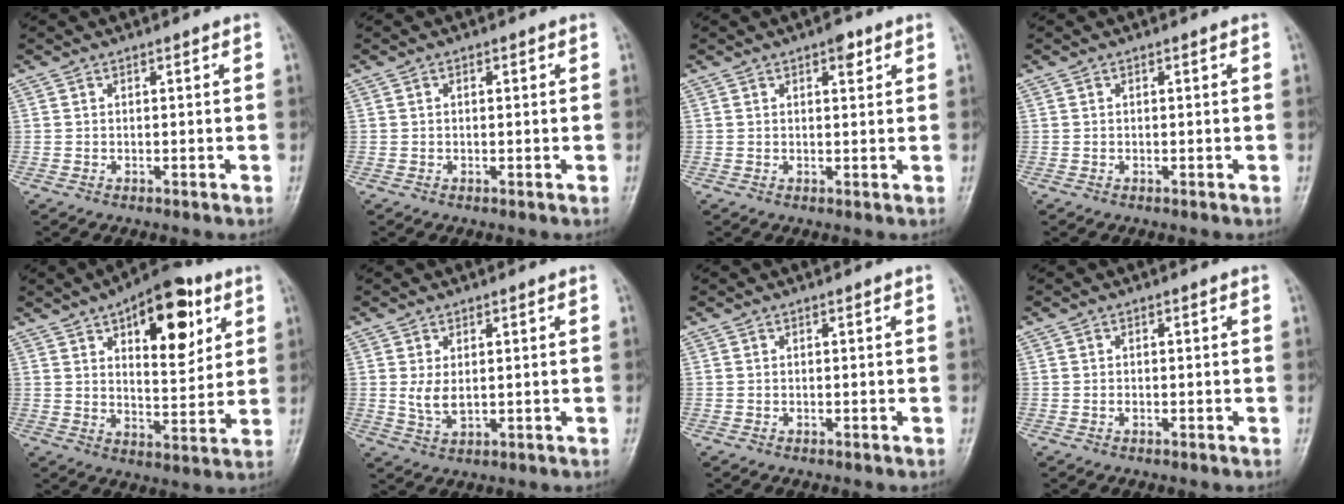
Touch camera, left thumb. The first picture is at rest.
{"total": 0.7, "force": [0.1, 0.4, 0.5], "torque": [-0.008, 0.000, 0.002]}
{"total": 2.6, "force": [1.4, 1.2, 1.8], "torque": [-0.017, -0.004, 0.018]}
{"total": 0.0}
{"total": 16.3, "force": [7.3, 7.7, 12.4], "torque": [-0.130, -0.026, 0.105]}
{"total": 3.8, "force": [0.5, 2.1, 3.2], "torque": [-0.061, -0.006, 0.018]}
{"total": 0.0}
{"total": 0.5, "force": [-0.2, 0.3, 0.4], "torque": [-0.008, 0.002, -0.004]}